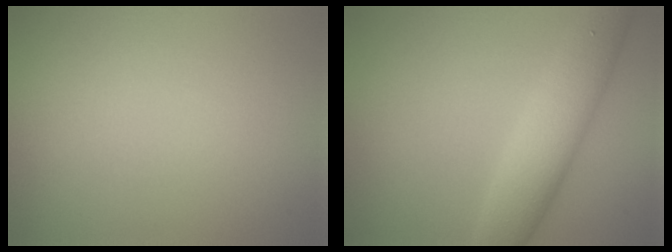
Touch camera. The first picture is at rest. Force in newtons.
{"total": 5.7, "press": 5.7, "slide": 0.0}